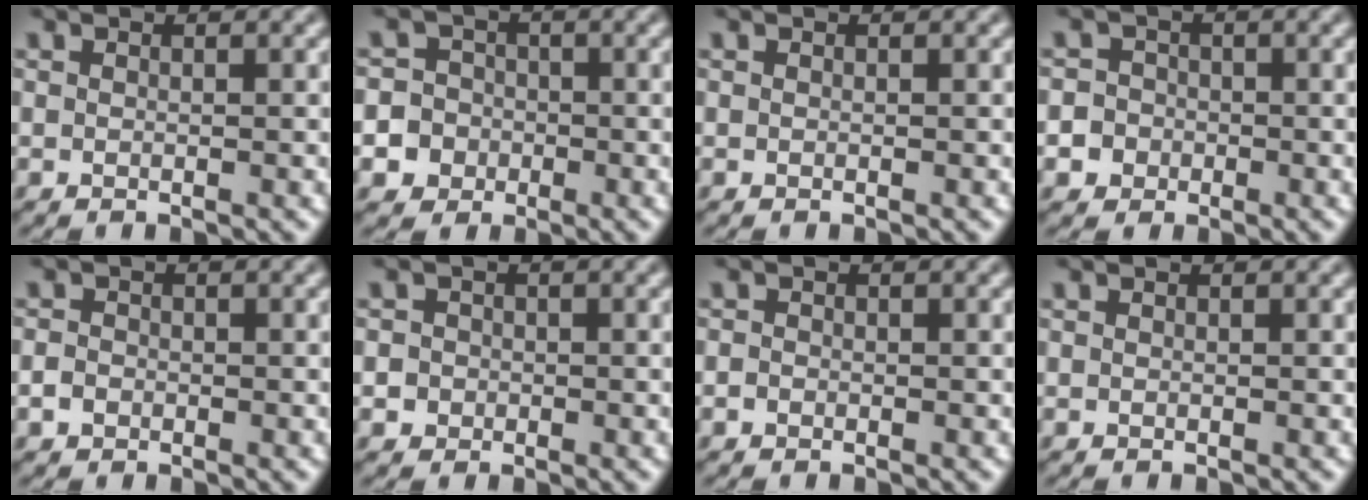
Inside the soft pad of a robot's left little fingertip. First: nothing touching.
{"total": 6.7, "force": [-2.6, 6.0, 1.0], "torque": [-0.014, 0.003, -0.076]}
{"total": 0.0}
{"total": 5.3, "force": [-1.8, 4.9, 0.8], "torque": [-0.003, 0.016, -0.059]}
{"total": 2.0, "force": [-0.6, 1.8, 0.7], "torque": [0.003, 0.012, -0.029]}
{"total": 2.4, "force": [-0.1, 2.3, 0.6], "torque": [0.010, 0.022, -0.013]}
{"total": 0.8, "force": [-0.1, 0.7, 0.2], "torque": [0.011, 0.006, -0.012]}
{"total": 0.0}